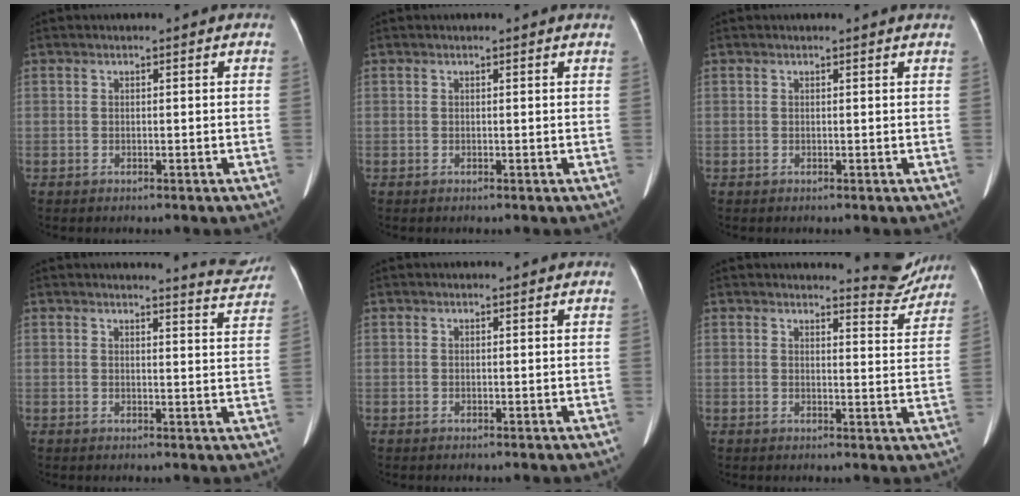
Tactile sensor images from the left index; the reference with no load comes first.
{"total": 0.6, "force": [0.5, 0.0, 0.2], "torque": [-0.010, -0.003, 0.003]}
{"total": 1.3, "force": [1.2, -0.1, 0.3], "torque": [-0.015, -0.004, 0.011]}
{"total": 5.5, "force": [5.5, -0.1, 0.3], "torque": [-0.007, -0.030, 0.048]}
{"total": 0.5, "force": [0.5, 0.0, 0.2], "torque": [-0.004, 0.002, 0.007]}
{"total": 5.5, "force": [5.5, 0.5, 0.1], "torque": [0.002, -0.033, 0.055]}